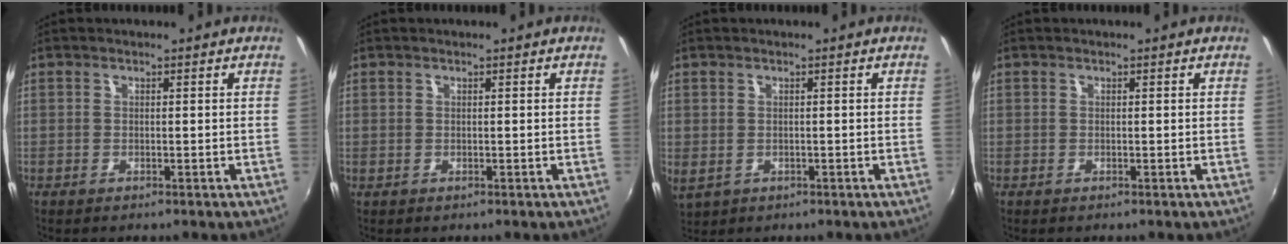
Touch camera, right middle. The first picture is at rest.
{"total": 0.0}
{"total": 3.4, "force": [-0.1, 2.5, 2.3], "torque": [-0.046, -0.007, 0.005]}
{"total": 0.0}